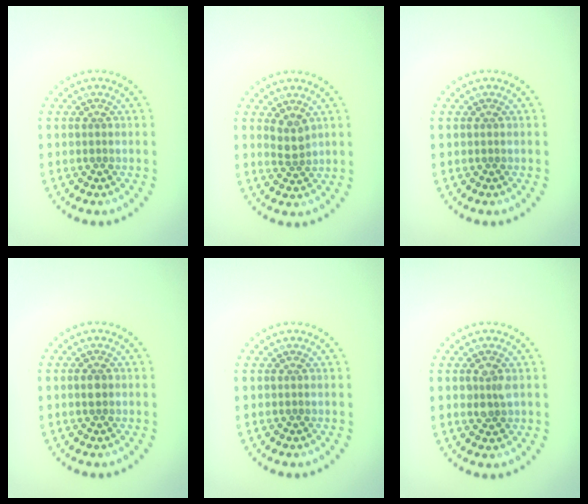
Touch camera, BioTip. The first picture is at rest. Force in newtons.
{"total": 1.8, "press": 1.4, "slide": 1.1}
{"total": 0.0}
{"total": 1.2, "press": 1.2, "slide": 0.1}
{"total": 0.0}
{"total": 1.7, "press": 1.7, "slide": 0.2}